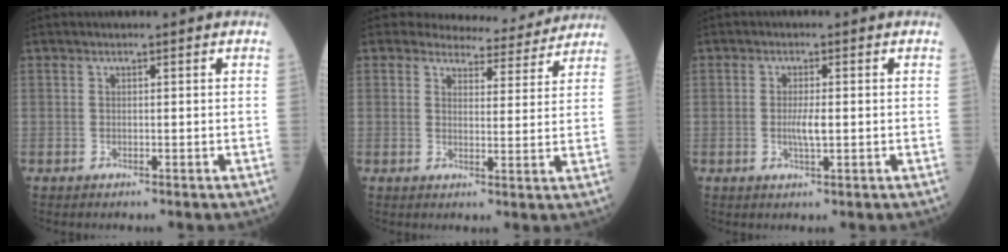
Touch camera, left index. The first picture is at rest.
{"total": 9.1, "force": [8.7, 2.5, 0.7], "torque": [0.007, -0.011, 0.095]}
{"total": 2.4, "force": [-0.4, 0.3, 2.3], "torque": [-0.046, -0.006, -0.007]}